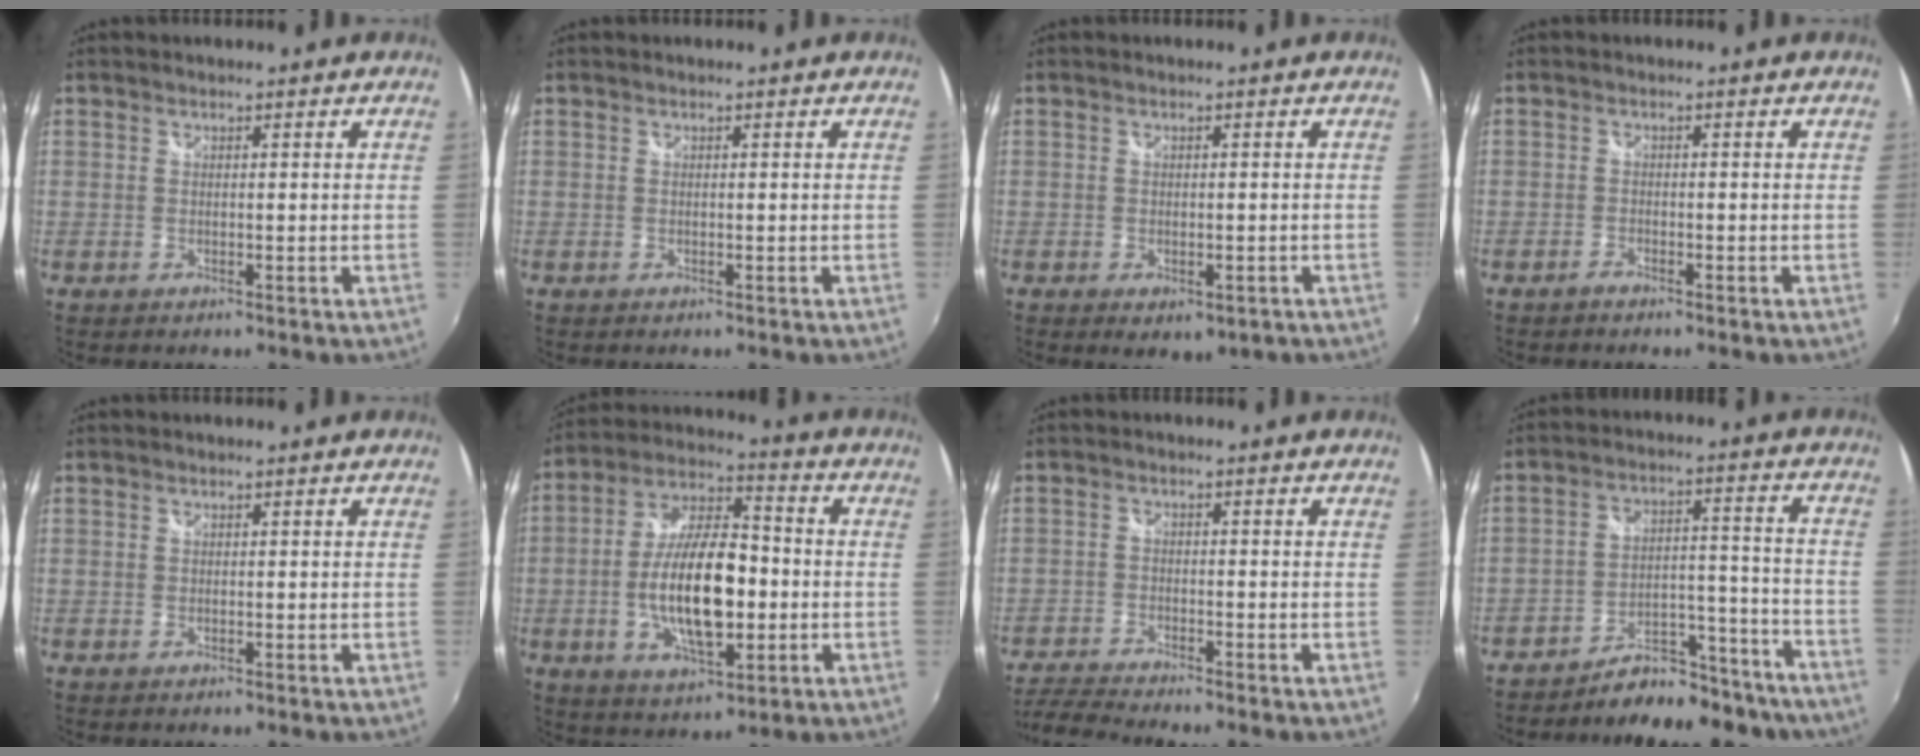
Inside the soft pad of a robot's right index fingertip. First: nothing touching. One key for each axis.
{"total": 0.0}
{"total": 4.1, "fx": -1.9, "fy": 2.5, "fz": 2.7, "tx": -0.048, "ty": -0.017, "tz": -0.023}
{"total": 1.0, "fx": -0.9, "fy": 0.3, "fz": 0.1, "tx": -0.008, "ty": -0.001, "tz": -0.021}
{"total": 0.0}
{"total": 16.9, "fx": -2.9, "fy": 7.0, "fz": 15.1, "tx": -0.290, "ty": 0.001, "tz": -0.049}
{"total": 6.6, "fx": -6.3, "fy": 0.0, "fz": 1.9, "tx": -0.062, "ty": -0.019, "tz": -0.121}
{"total": 15.4, "fx": -13.6, "fy": 5.5, "fz": 4.6, "tx": -0.062, "ty": 0.045, "tz": -0.174}